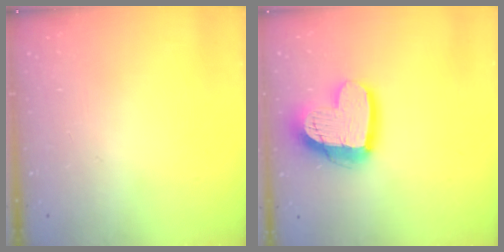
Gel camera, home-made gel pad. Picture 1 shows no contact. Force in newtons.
{"total": 17.4, "press": 17.3, "slide": 1.5}